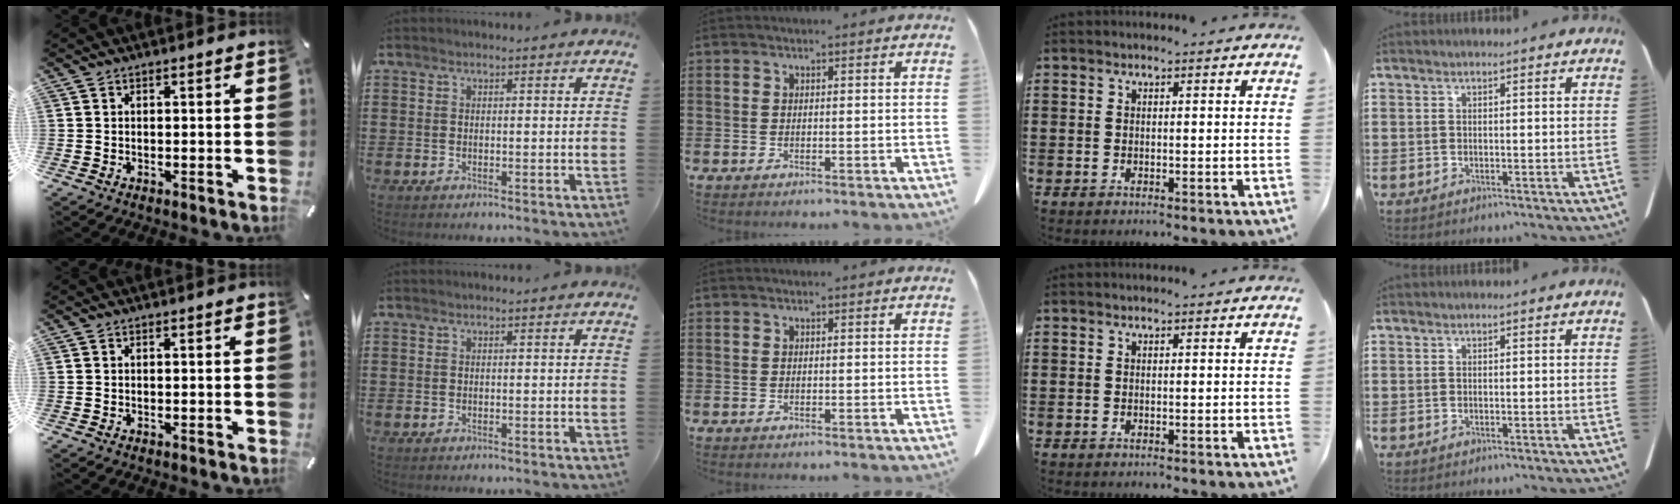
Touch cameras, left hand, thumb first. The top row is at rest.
{}